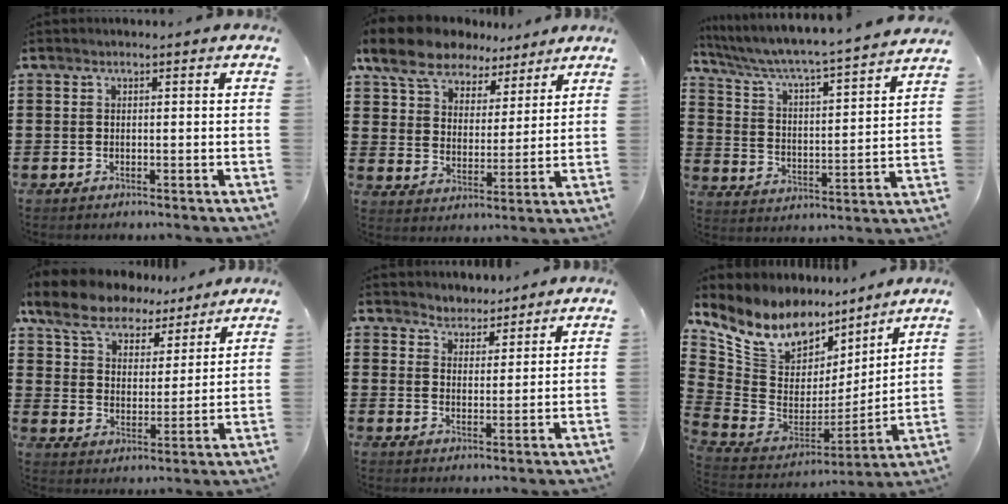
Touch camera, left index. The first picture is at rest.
{"total": 9.5, "force": [7.6, 4.6, 3.4], "torque": [-0.097, -0.024, 0.140]}
{"total": 4.4, "force": [4.0, -0.6, 1.7], "torque": [-0.055, -0.043, 0.055]}
{"total": 8.8, "force": [7.5, 3.5, 3.0], "torque": [-0.096, -0.026, 0.138]}
{"total": 3.7, "force": [3.4, 1.3, -0.8], "torque": [-0.003, -0.010, 0.062]}
{"total": 9.7, "force": [7.4, 5.6, 2.7], "torque": [-0.111, -0.058, 0.134]}